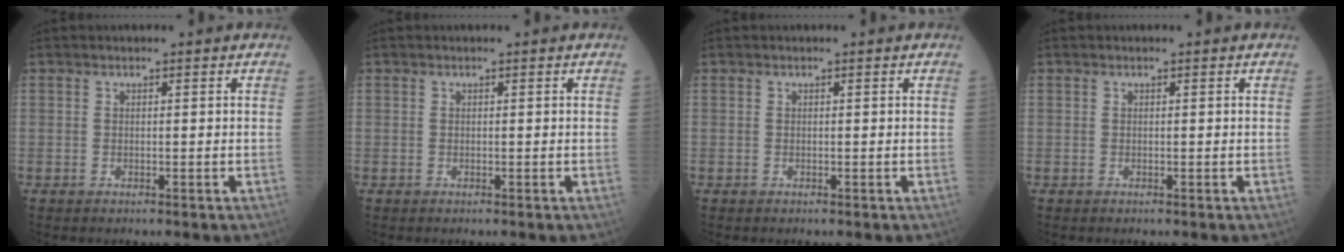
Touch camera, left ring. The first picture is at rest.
{"total": 0.0}
{"total": 0.0}
{"total": 0.0}